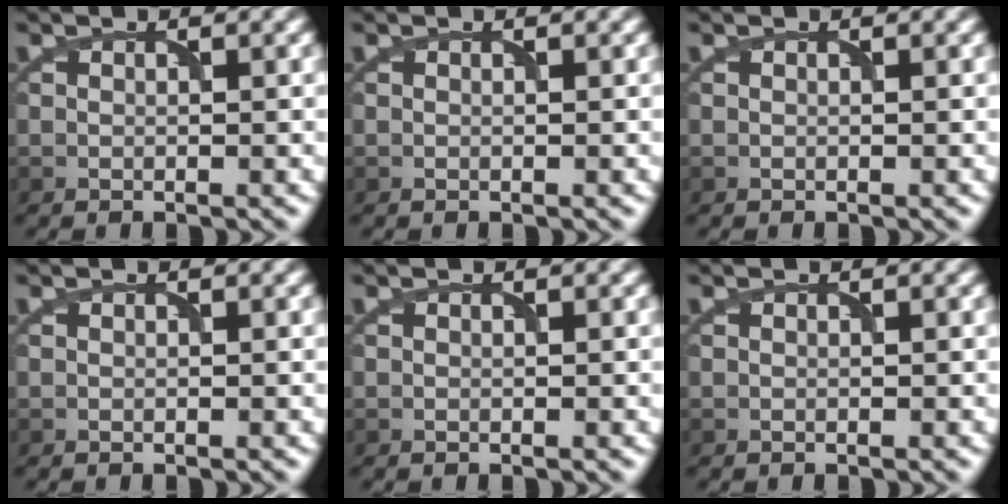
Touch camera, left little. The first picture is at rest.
{"total": 0.0}
{"total": 0.0}
{"total": 0.0}
{"total": 0.0}
{"total": 0.0}